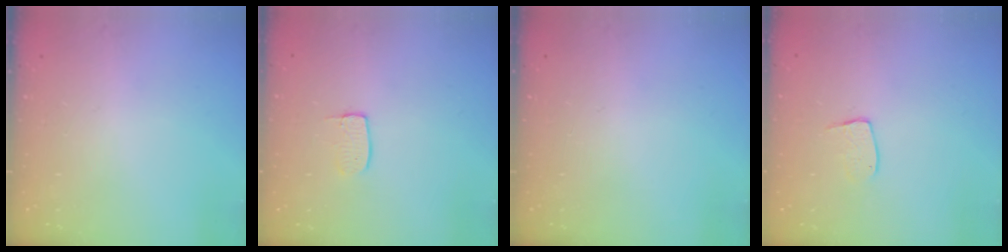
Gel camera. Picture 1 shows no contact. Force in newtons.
{"total": 4.8, "press": 4.8, "slide": 0.3}
{"total": 0.0}
{"total": 7.4, "press": 7.4, "slide": 0.4}